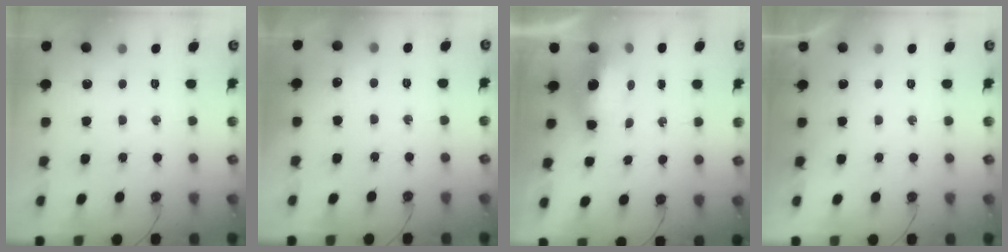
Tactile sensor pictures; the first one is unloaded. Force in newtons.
{"total": 4.6, "press": 4.6, "slide": 0.6}
{"total": 7.0, "press": 7.0, "slide": 0.8}
{"total": 0.0}